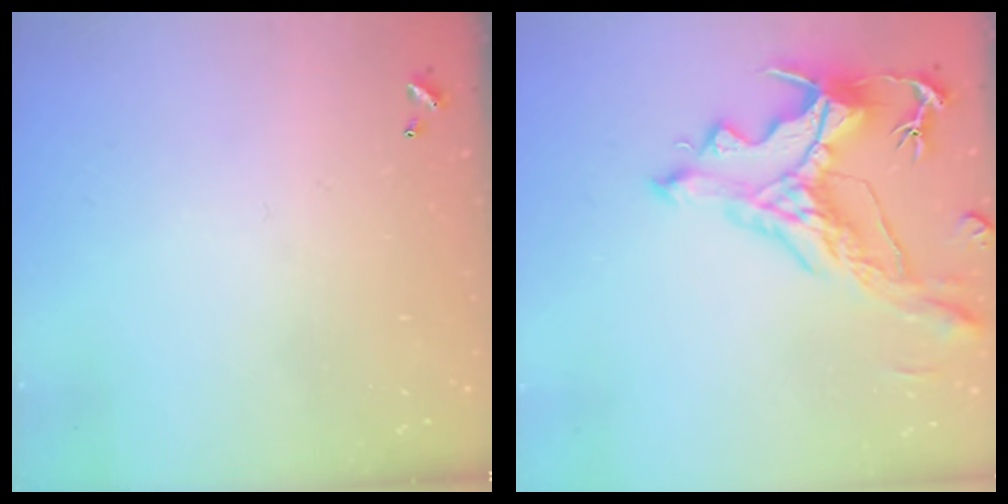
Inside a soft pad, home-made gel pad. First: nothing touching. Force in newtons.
{"total": 7.8, "press": 7.6, "slide": 1.8}